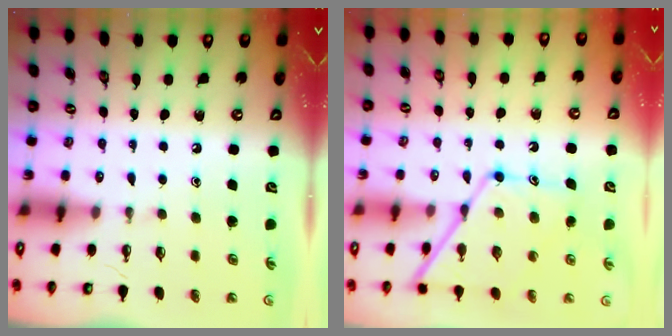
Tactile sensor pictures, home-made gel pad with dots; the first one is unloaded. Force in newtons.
{"total": 13.8, "press": 13.8, "slide": 1.2}